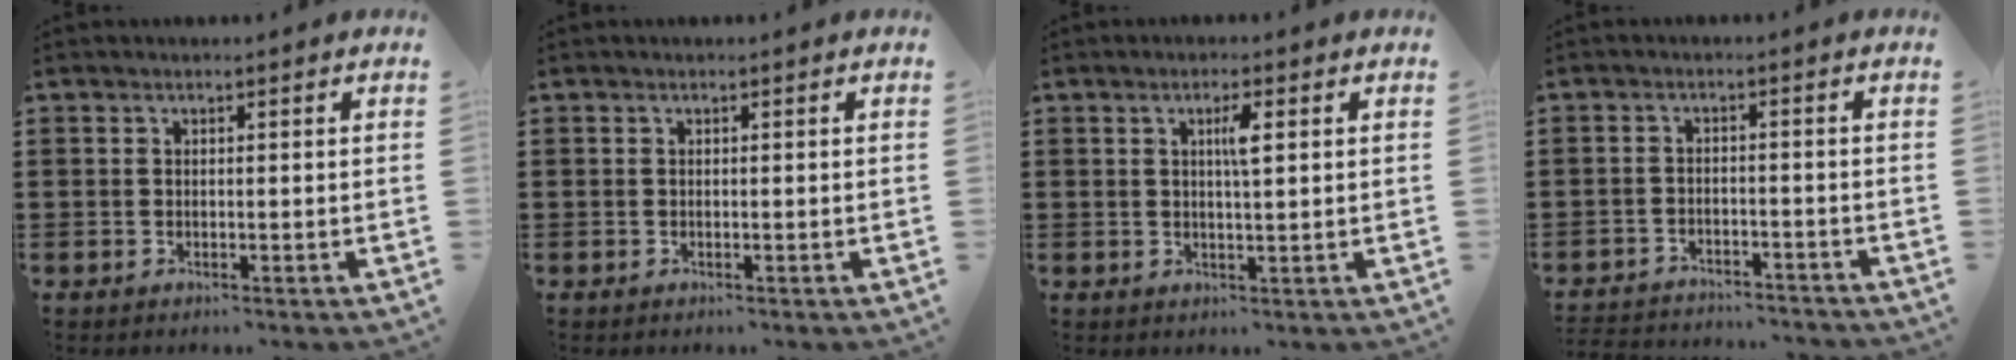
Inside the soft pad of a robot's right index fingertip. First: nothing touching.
{"total": 0.0}
{"total": 2.8, "force": [0.7, 0.4, 2.6], "torque": [-0.045, -0.001, 0.008]}
{"total": 2.9, "force": [-2.9, 0.3, 0.0], "torque": [-0.007, 0.000, -0.061]}